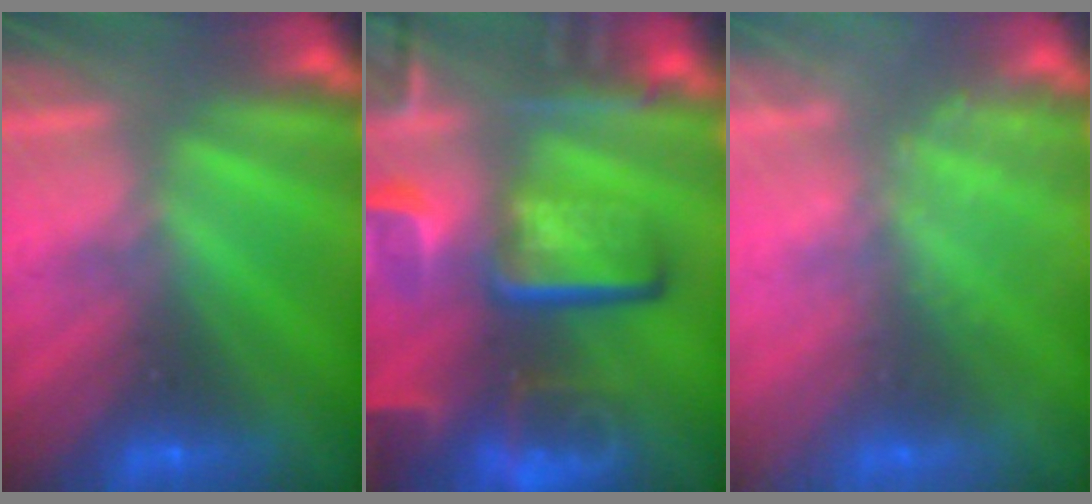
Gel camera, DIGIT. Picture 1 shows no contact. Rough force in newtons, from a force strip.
{"total": 8.7}
{"total": 2.4}